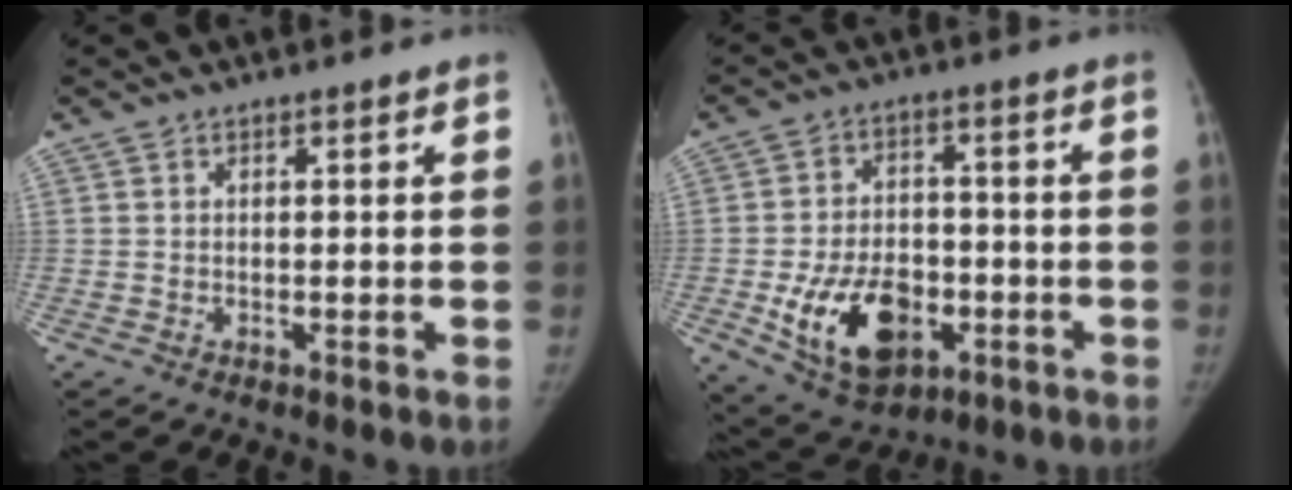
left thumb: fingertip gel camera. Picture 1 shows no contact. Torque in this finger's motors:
{"motor_torque": [1.33, 1.50, 0.63, -0.38, 0.42]}